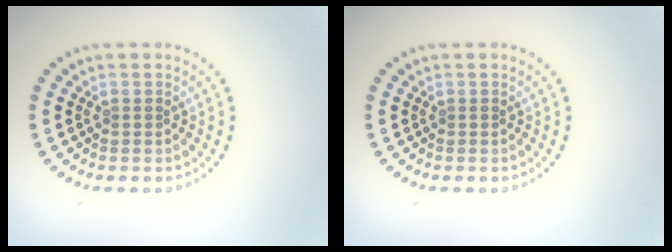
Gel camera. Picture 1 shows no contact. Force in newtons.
{"total": 0.0}